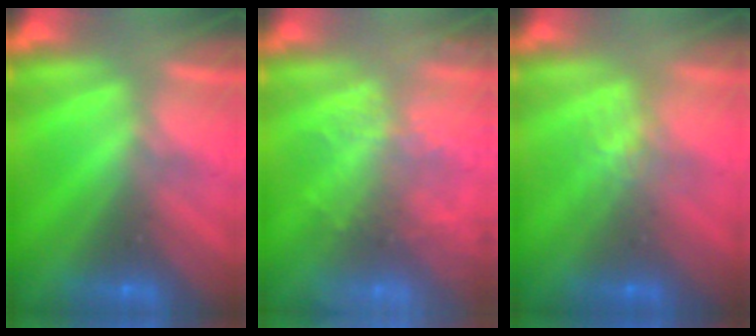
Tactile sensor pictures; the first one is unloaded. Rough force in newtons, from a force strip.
{"total": 7.2}
{"total": 1.2}